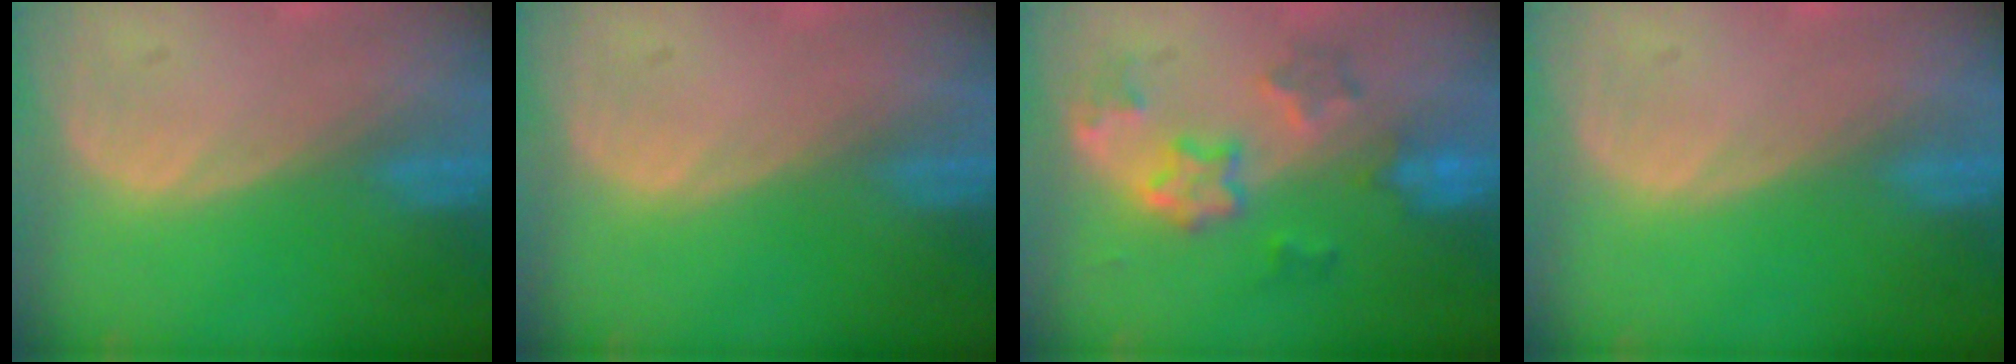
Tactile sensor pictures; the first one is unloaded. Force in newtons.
{"total": 0.0}
{"total": 6.4, "press": 6.1, "slide": 1.7}
{"total": 0.0}